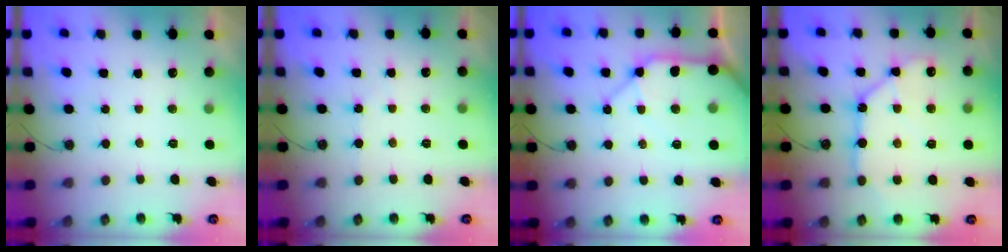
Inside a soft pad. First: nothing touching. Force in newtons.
{"total": 2.6, "press": 2.6, "slide": 0.5}
{"total": 13.4, "press": 13.2, "slide": 1.8}
{"total": 11.5, "press": 11.4, "slide": 1.6}